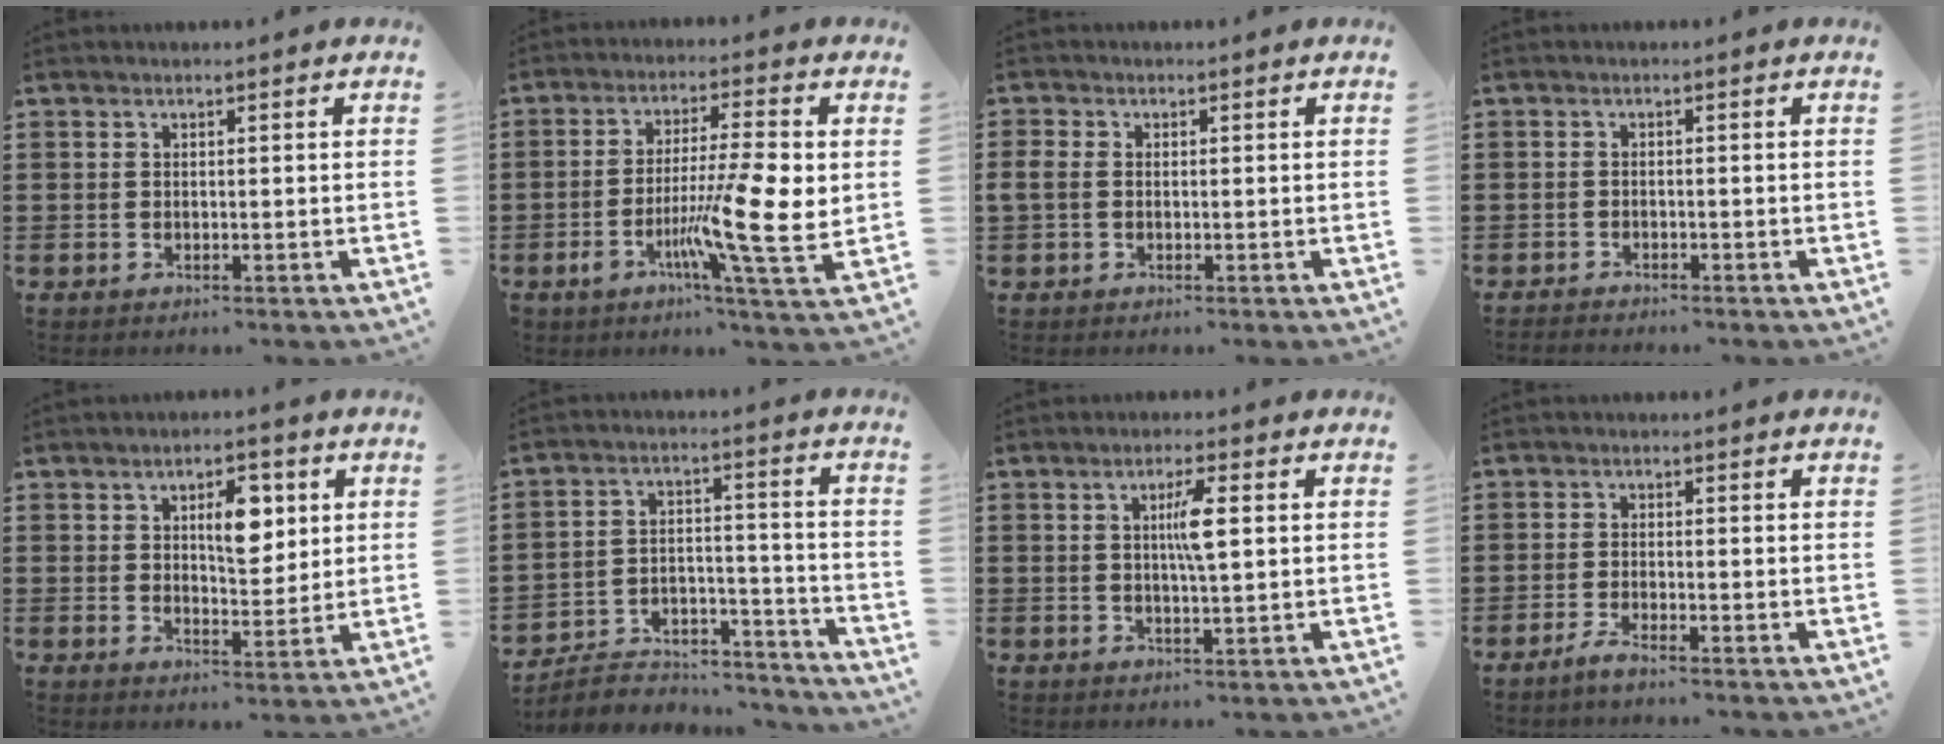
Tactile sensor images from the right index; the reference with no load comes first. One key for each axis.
{"total": 11.9, "fx": -2.0, "fy": 1.5, "fz": 11.6, "tx": -0.211, "ty": -0.014, "tz": -0.038}
{"total": 1.6, "fx": -0.1, "fy": 1.3, "fz": 1.1, "tx": -0.032, "ty": 0.001, "tz": -0.005}
{"total": 1.2, "fx": -1.2, "fy": 0.1, "fz": -0.1, "tx": -0.001, "ty": 0.002, "tz": -0.026}
{"total": 6.4, "fx": 2.1, "fy": 3.2, "fz": 5.2, "tx": -0.080, "ty": 0.000, "tz": 0.027}
{"total": 5.0, "fx": -4.6, "fy": 1.8, "fz": 1.0, "tx": -0.027, "ty": 0.007, "tz": -0.093}
{"total": 4.4, "fx": 0.7, "fy": 0.6, "fz": 4.3, "tx": -0.082, "ty": 0.001, "tz": 0.008}
{"total": 1.9, "fx": -1.6, "fy": -0.1, "fz": 1.1, "tx": -0.025, "ty": -0.004, "tz": -0.031}